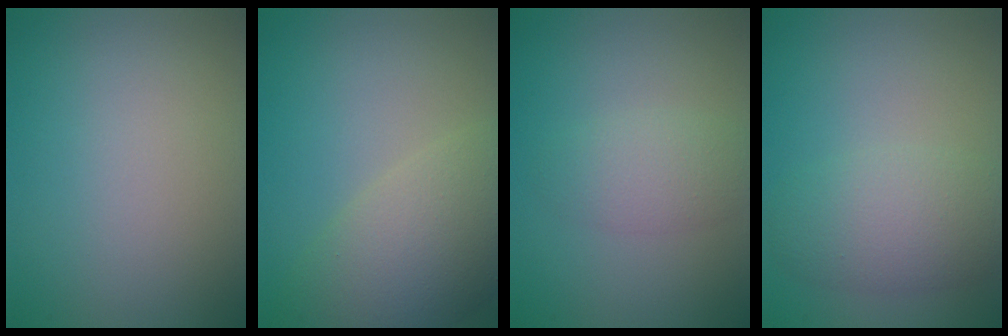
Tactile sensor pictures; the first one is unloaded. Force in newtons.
{"total": 7.2, "press": 7.2, "slide": 0.6}
{"total": 2.4, "press": 2.4, "slide": 0.1}
{"total": 4.5, "press": 4.5, "slide": 0.2}